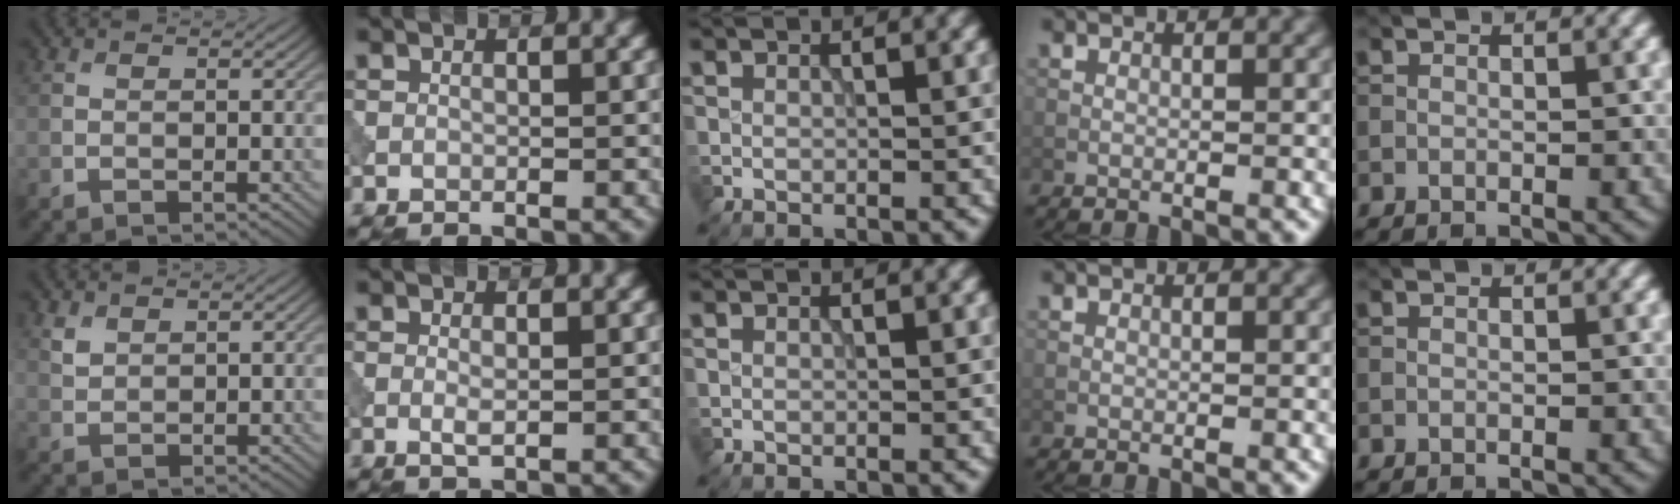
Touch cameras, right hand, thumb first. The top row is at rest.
{"thumb": {"total": 1.7, "force": [1.2, 1.0, 0.6], "torque": [-0.020, -0.002, 0.029]}, "index": {"total": 1.1, "force": [-0.1, 0.3, 1.0], "torque": [-0.022, -0.003, -0.002]}}